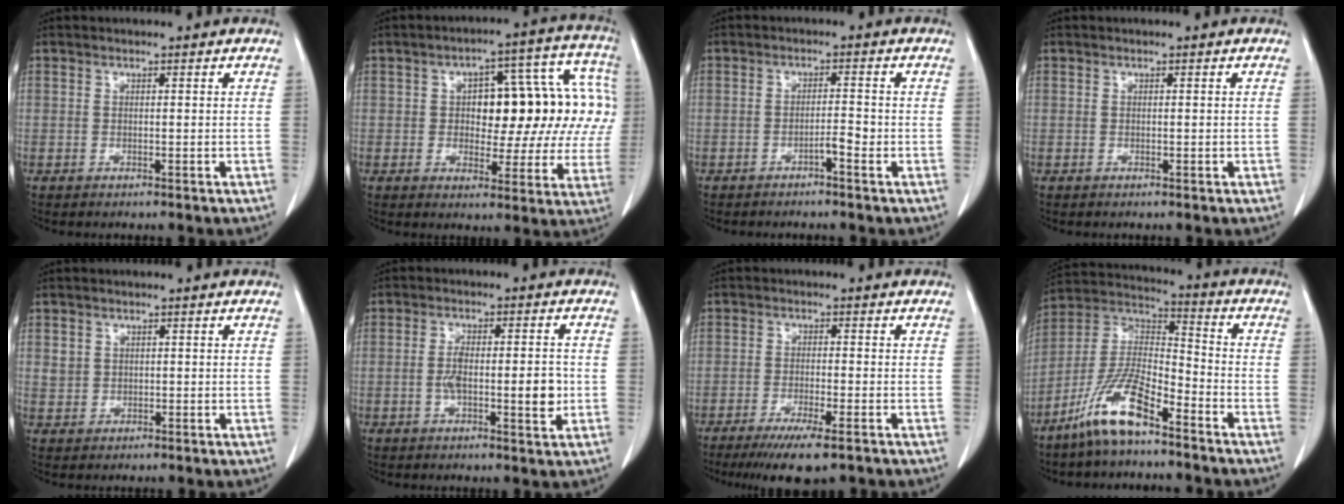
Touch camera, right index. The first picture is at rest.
{"total": 17.0, "force": [1.6, 7.9, 14.9], "torque": [-0.177, 0.050, 0.024]}
{"total": 2.1, "force": [-1.3, 0.0, 1.7], "torque": [-0.025, 0.002, -0.024]}
{"total": 0.6, "force": [-0.2, 0.2, 0.5], "torque": [-0.010, -0.001, 0.000]}
{"total": 1.9, "force": [0.7, 1.7, 0.3], "torque": [-0.003, 0.004, 0.013]}
{"total": 7.5, "force": [-1.2, 2.0, 7.1], "torque": [-0.118, 0.001, -0.020]}
{"total": 7.4, "force": [-5.0, 0.7, 5.4], "torque": [-0.087, -0.017, -0.076]}
{"total": 11.9, "force": [-8.0, 2.9, 8.3], "torque": [-0.175, 0.005, -0.155]}